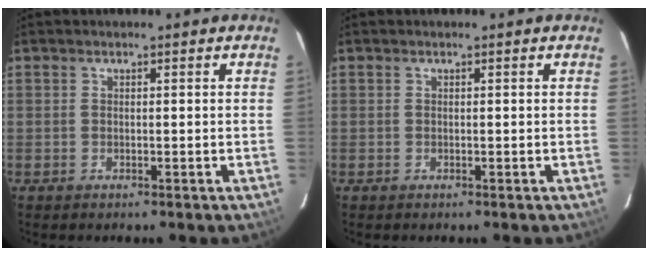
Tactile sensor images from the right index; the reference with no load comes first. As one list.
[{"total": 0.0}]